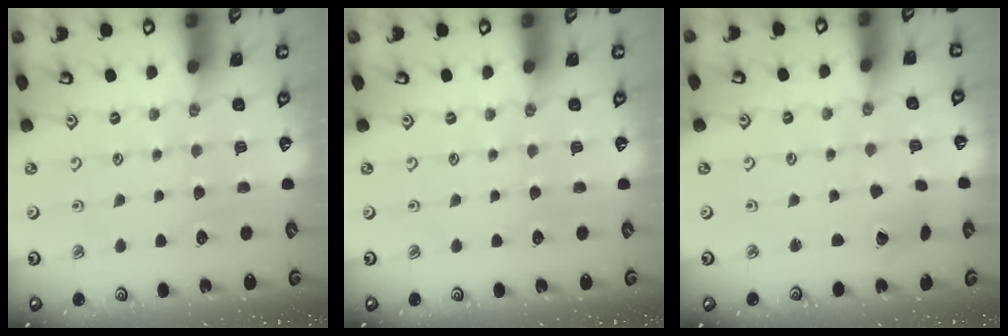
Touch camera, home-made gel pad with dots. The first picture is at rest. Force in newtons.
{"total": 0.0}
{"total": 1.8, "press": 1.8, "slide": 0.1}